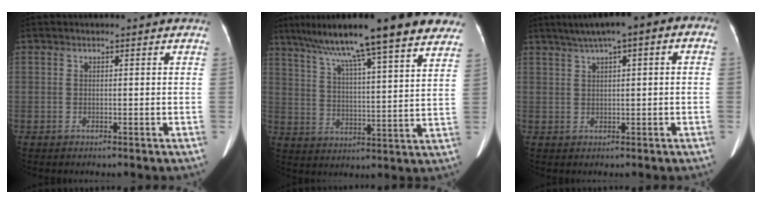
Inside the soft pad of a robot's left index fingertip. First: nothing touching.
{"total": 23.4, "force": [17.8, 1.9, 15.0], "torque": [-0.246, 0.034, 0.251]}
{"total": 8.5, "force": [3.6, 1.7, 7.5], "torque": [-0.118, 0.040, 0.048]}